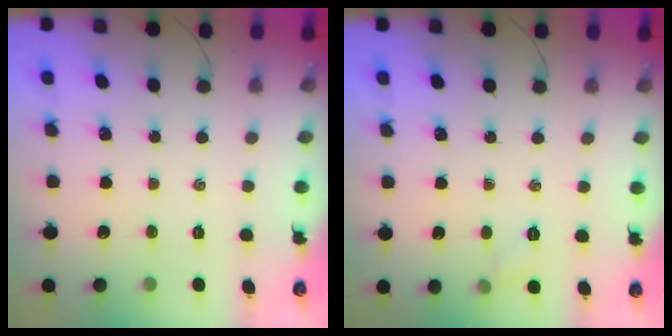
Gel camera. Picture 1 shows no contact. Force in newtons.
{"total": 4.8, "press": 4.6, "slide": 1.4}